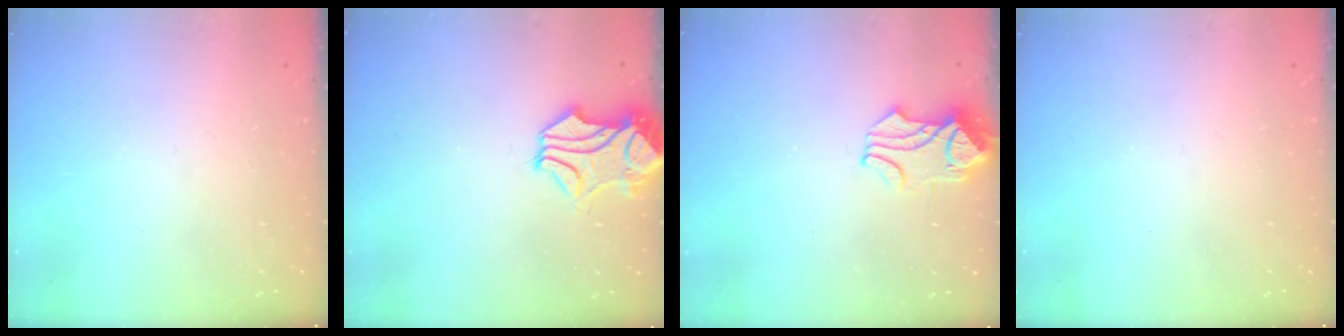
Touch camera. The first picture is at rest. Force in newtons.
{"total": 2.2, "press": 1.8, "slide": 1.3}
{"total": 1.2, "press": 0.0, "slide": 1.2}
{"total": 0.0}